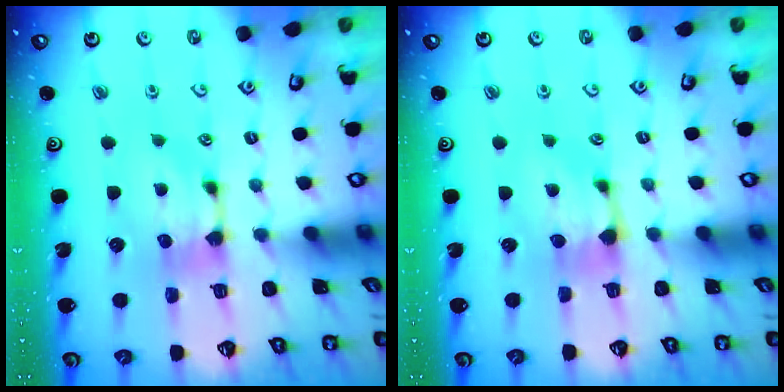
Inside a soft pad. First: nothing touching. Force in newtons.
{"total": 0.8, "press": 0.4, "slide": 0.7}